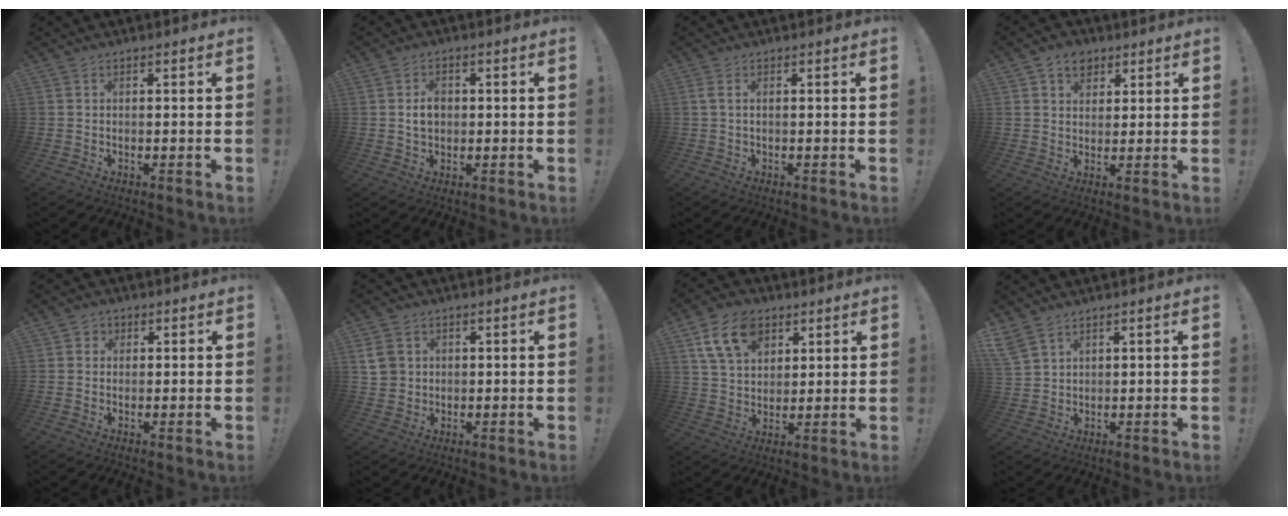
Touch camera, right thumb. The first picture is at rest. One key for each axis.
{"total": 4.4, "fx": 0.1, "fy": 3.1, "fz": 3.0, "tx": -0.036, "ty": -0.001, "tz": -0.002}
{"total": 1.4, "fx": 0.2, "fy": 0.0, "fz": 1.4, "tx": -0.027, "ty": 0.000, "tz": 0.003}
{"total": 6.1, "fx": 3.4, "fy": 4.6, "fz": 2.0, "tx": -0.015, "ty": -0.017, "tz": 0.062}
{"total": 2.0, "fx": 0.3, "fy": 1.9, "fz": 0.5, "tx": -0.010, "ty": 0.002, "tz": 0.004}
{"total": 5.9, "fx": 1.7, "fy": 5.2, "fz": 2.3, "tx": -0.038, "ty": 0.000, "tz": 0.037}
{"total": 13.8, "fx": 6.8, "fy": 9.5, "fz": 7.4, "tx": -0.124, "ty": -0.019, "tz": 0.132}
{"total": 5.2, "fx": 3.9, "fy": 2.5, "fz": 2.4, "tx": -0.052, "ty": -0.014, "tz": 0.079}